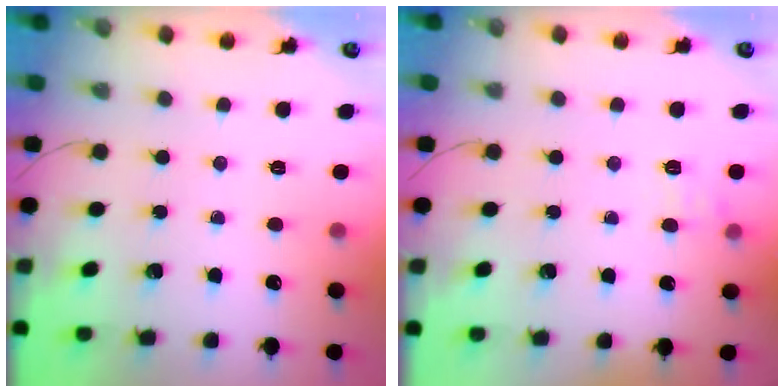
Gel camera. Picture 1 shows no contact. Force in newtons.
{"total": 6.9, "press": 6.7, "slide": 1.6}